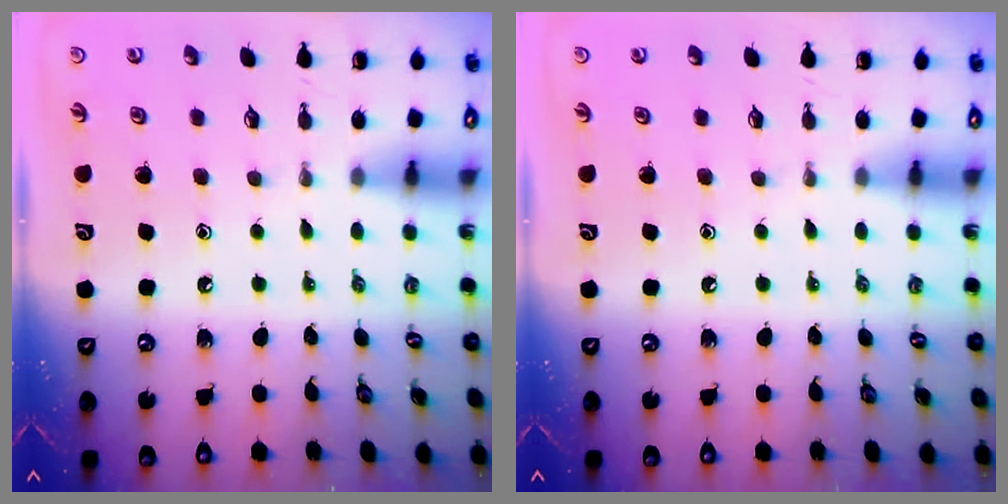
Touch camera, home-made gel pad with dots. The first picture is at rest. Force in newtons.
{"total": 0.0}